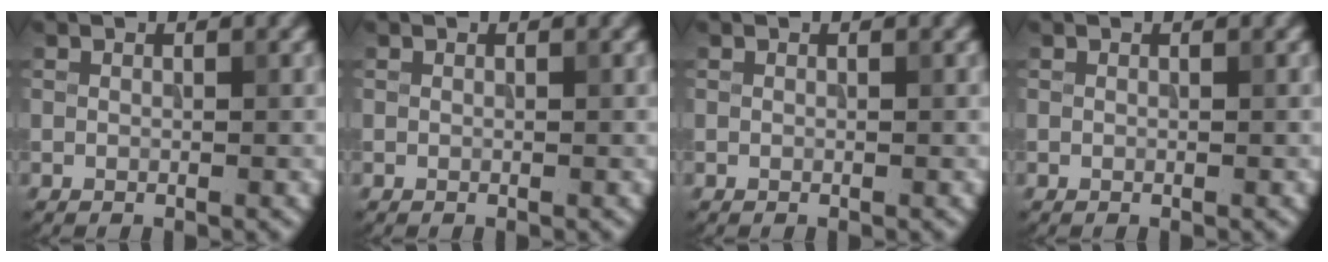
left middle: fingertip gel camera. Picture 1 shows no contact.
{"total": 0.0}
{"total": 0.0}
{"total": 0.0}